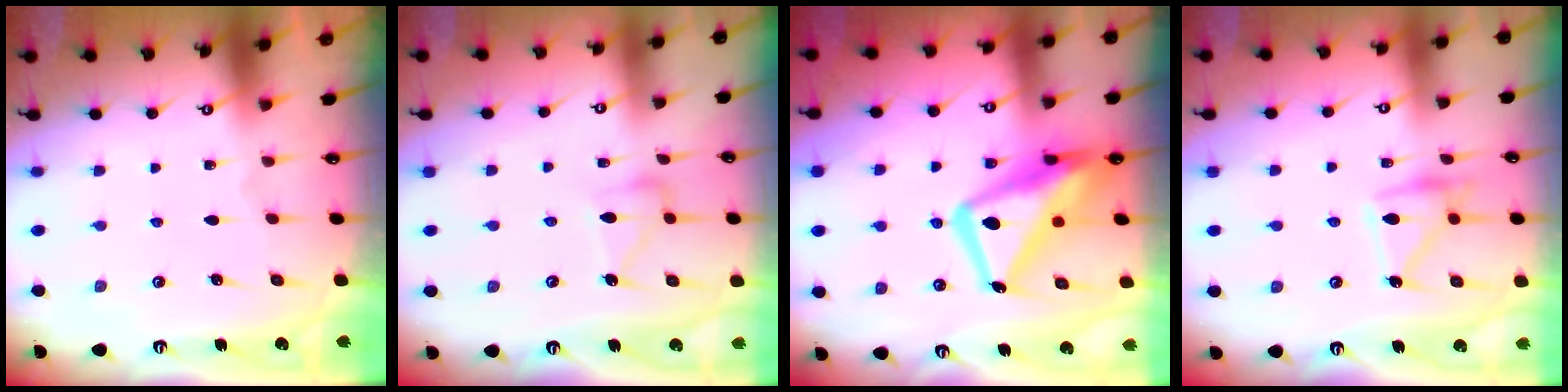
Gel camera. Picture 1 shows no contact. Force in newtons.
{"total": 8.3, "press": 8.2, "slide": 0.6}
{"total": 18.3, "press": 18.3, "slide": 1.6}
{"total": 13.3, "press": 13.2, "slide": 0.8}